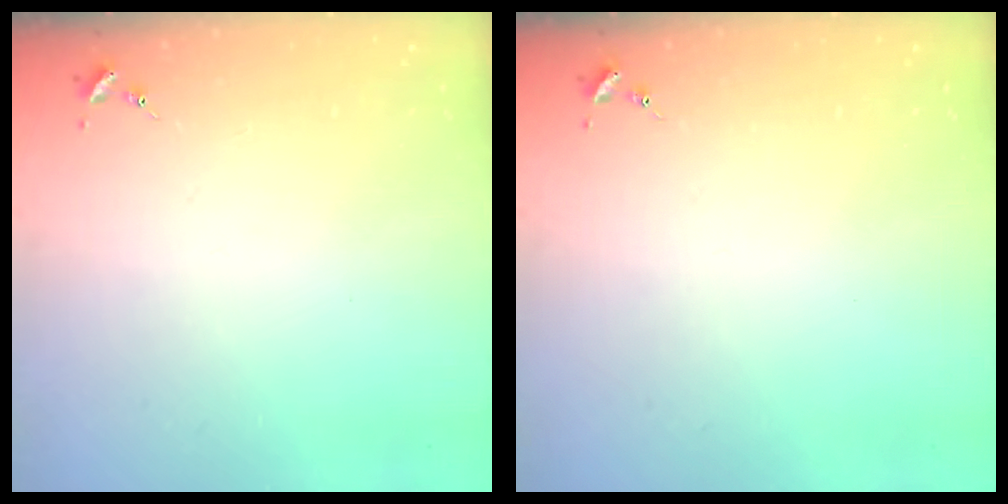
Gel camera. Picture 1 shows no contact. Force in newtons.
{"total": 0.0}